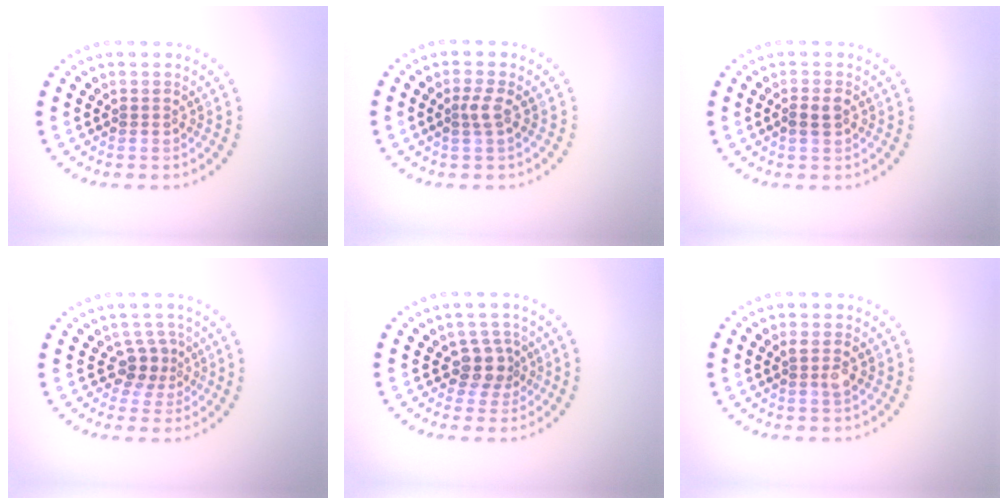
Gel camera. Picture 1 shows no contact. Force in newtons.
{"total": 1.4, "press": 1.1, "slide": 0.9}
{"total": 1.3, "press": 1.3, "slide": 0.4}
{"total": 2.5, "press": 1.7, "slide": 1.8}
{"total": 2.5, "press": 2.0, "slide": 1.5}
{"total": 1.4, "press": 1.3, "slide": 0.6}